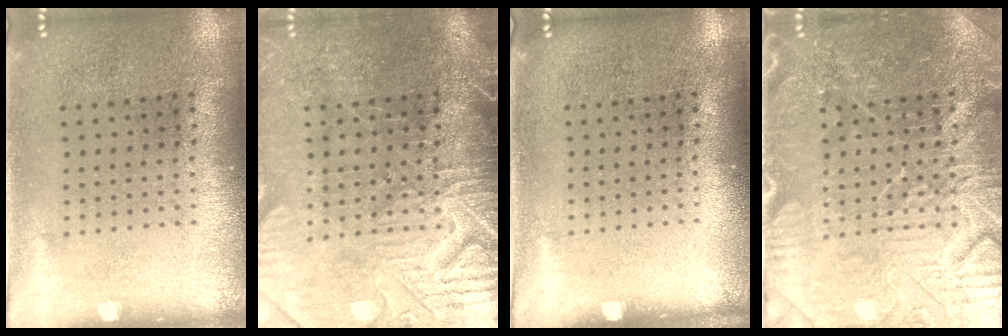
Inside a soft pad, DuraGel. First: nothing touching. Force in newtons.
{"total": 4.4, "press": 4.0, "slide": 1.8}
{"total": 0.0}
{"total": 4.9, "press": 4.7, "slide": 1.4}